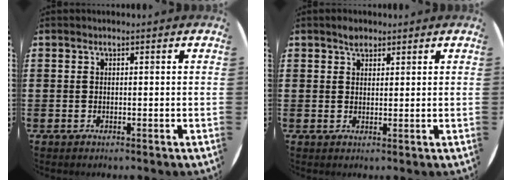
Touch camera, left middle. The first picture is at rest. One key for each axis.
{"total": 1.8, "fx": 1.5, "fy": 0.9, "fz": 0.4, "tx": -0.003, "ty": 0.000, "tz": 0.027}